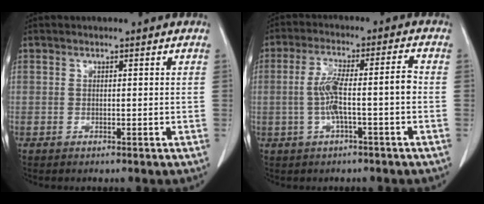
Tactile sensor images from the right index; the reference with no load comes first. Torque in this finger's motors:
{"motor_torque": [0.71, -0.18, 0.30, 0.15]}